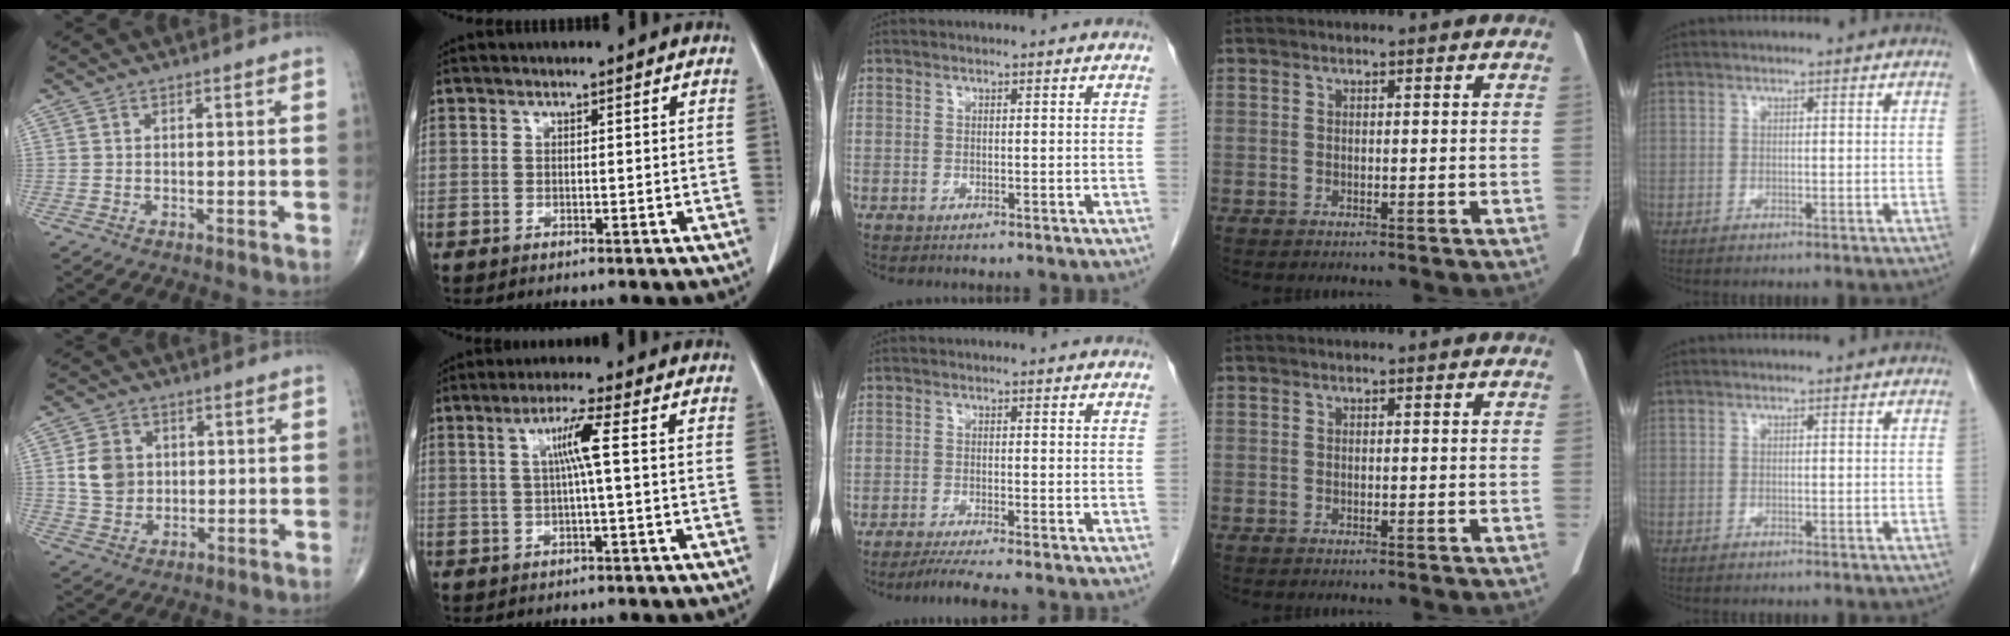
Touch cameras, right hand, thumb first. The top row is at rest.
{"thumb": {"total": 7.2, "force": [1.1, 5.9, 3.9], "torque": [-0.053, -0.003, 0.024]}, "index": {"total": 4.9, "force": [0.8, -0.7, 4.7], "torque": [-0.089, 0.008, 0.017]}, "middle": {"total": 3.9, "force": [-3.2, -0.9, 2.1], "torque": [-0.038, -0.015, -0.059]}}